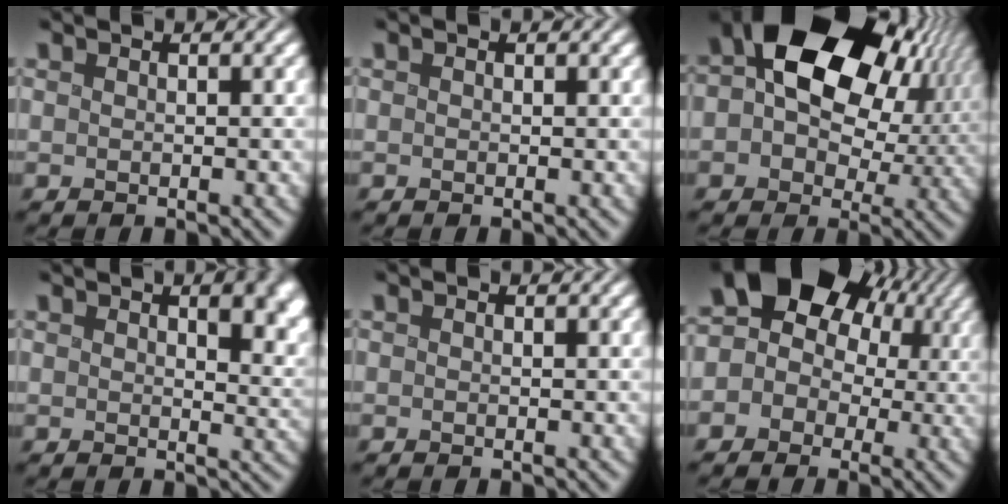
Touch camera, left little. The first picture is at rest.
{"total": 0.0}
{"total": 19.0, "force": [5.6, 13.8, 11.8], "torque": [-0.201, 0.046, 0.078]}
{"total": 7.9, "force": [2.9, 4.8, 5.6], "torque": [-0.081, -0.017, 0.063]}
{"total": 0.0}
{"total": 15.9, "force": [5.2, 13.2, 7.3], "torque": [-0.139, 0.051, 0.035]}